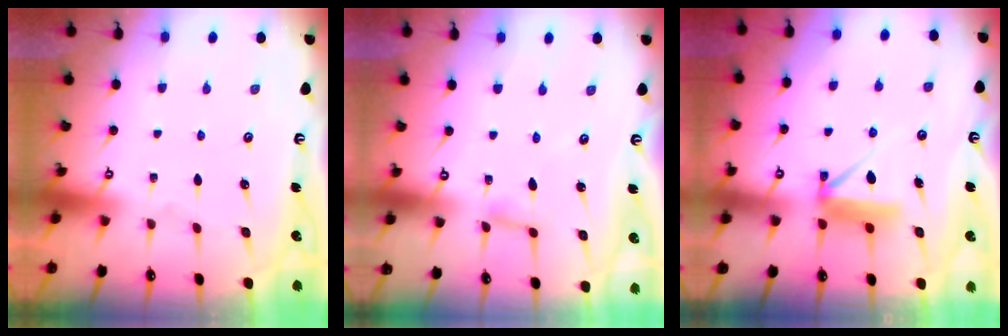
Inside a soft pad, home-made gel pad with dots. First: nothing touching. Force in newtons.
{"total": 2.4, "press": 2.4, "slide": 0.1}
{"total": 7.8, "press": 7.7, "slide": 0.5}